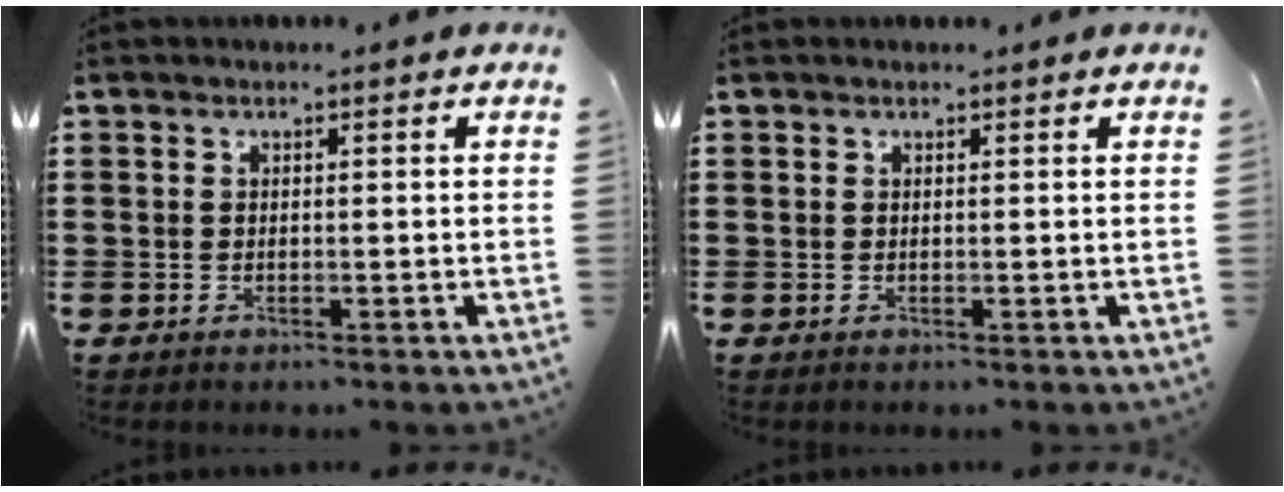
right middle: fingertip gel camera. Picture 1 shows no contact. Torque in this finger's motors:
{"motor_torque": [0.19, -0.03, 0.03, 0.00]}